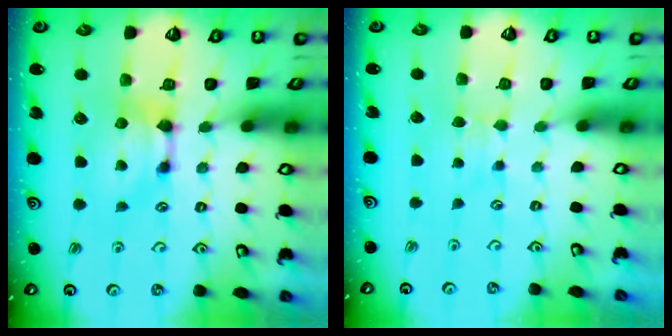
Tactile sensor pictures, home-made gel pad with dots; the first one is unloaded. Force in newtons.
{"total": 2.1, "press": 2.1, "slide": 0.3}